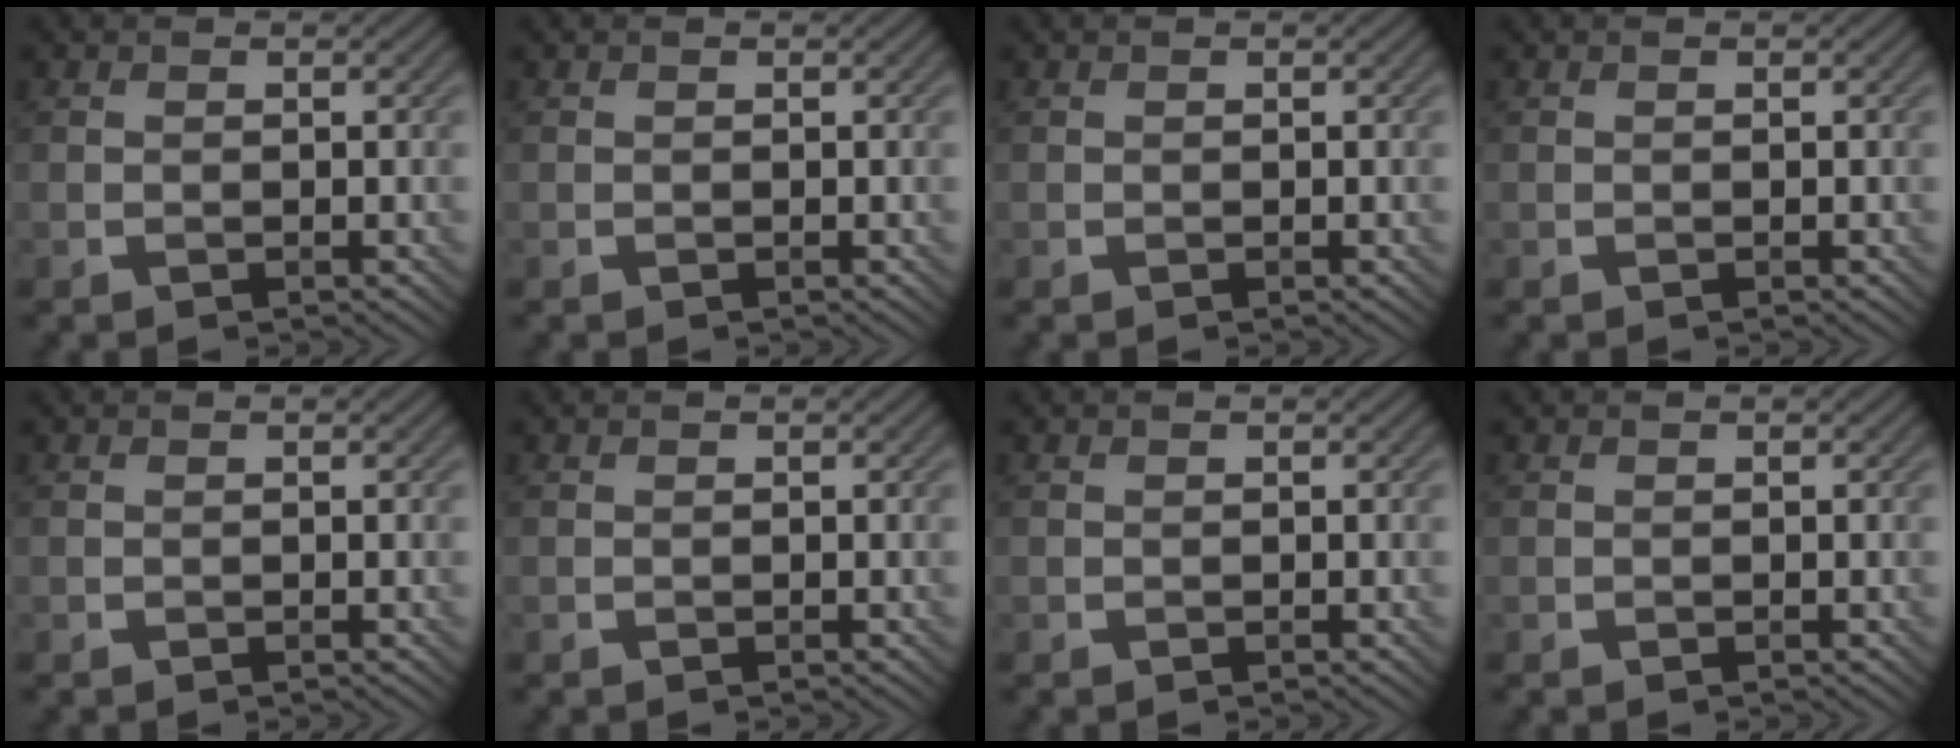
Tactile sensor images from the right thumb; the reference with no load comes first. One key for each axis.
{"total": 0.0}
{"total": 0.0}
{"total": 0.0}
{"total": 0.0}
{"total": 0.0}
{"total": 0.0}
{"total": 0.0}